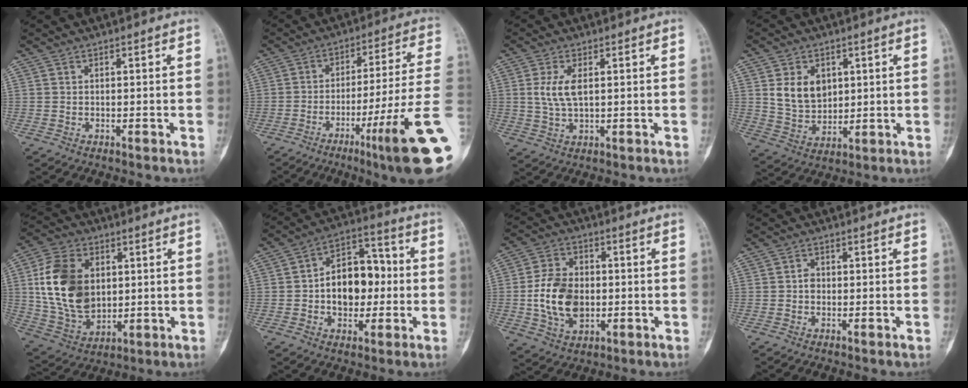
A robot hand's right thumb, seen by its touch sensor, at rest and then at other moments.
{"total": 20.8, "force": [-8.4, 0.8, 19.0], "torque": [-0.234, 0.025, -0.126]}
{"total": 5.4, "force": [1.1, 2.5, 4.7], "torque": [-0.100, -0.004, 0.024]}
{"total": 8.7, "force": [2.6, 6.5, 5.3], "torque": [-0.065, -0.018, 0.060]}
{"total": 18.0, "force": [2.8, 12.7, 12.5], "torque": [-0.213, -0.006, 0.062]}
{"total": 14.1, "force": [-0.6, 9.6, 10.3], "torque": [-0.116, 0.036, -0.012]}
{"total": 12.7, "force": [-1.1, 8.9, 9.0], "torque": [-0.147, 0.008, -0.017]}
{"total": 1.4, "force": [-0.3, 1.1, 0.8], "torque": [-0.001, 0.006, -0.009]}